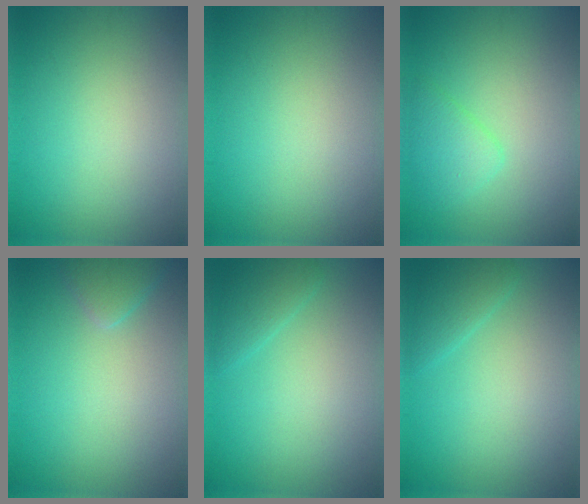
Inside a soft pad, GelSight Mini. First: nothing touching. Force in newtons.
{"total": 0.0}
{"total": 2.3, "press": 2.3, "slide": 0.2}
{"total": 1.7, "press": 1.7, "slide": 0.1}
{"total": 1.7, "press": 1.7, "slide": 0.1}
{"total": 1.7, "press": 1.7, "slide": 0.1}